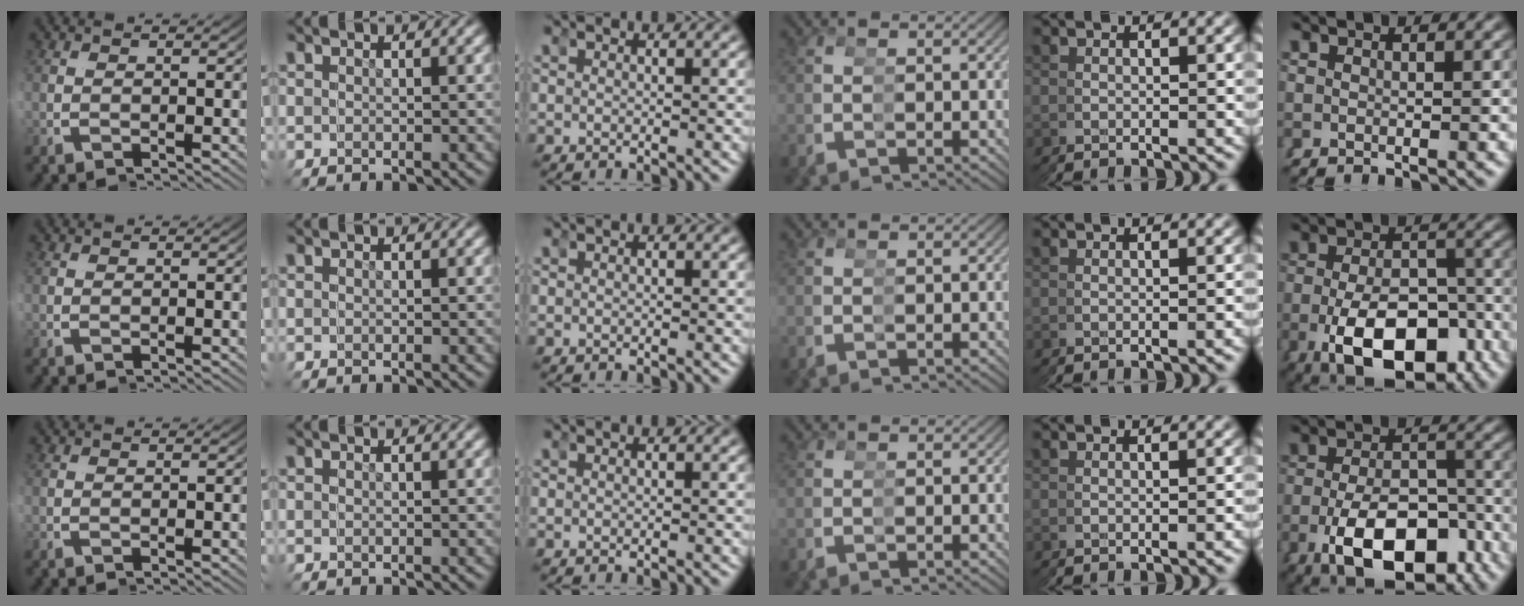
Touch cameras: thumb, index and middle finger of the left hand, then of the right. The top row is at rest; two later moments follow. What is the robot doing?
{"motion": "grasp_and_lifting", "object": "tape"}